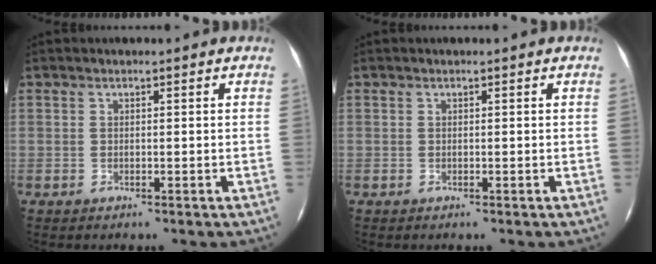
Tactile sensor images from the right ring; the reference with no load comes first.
{"total": 0.0}